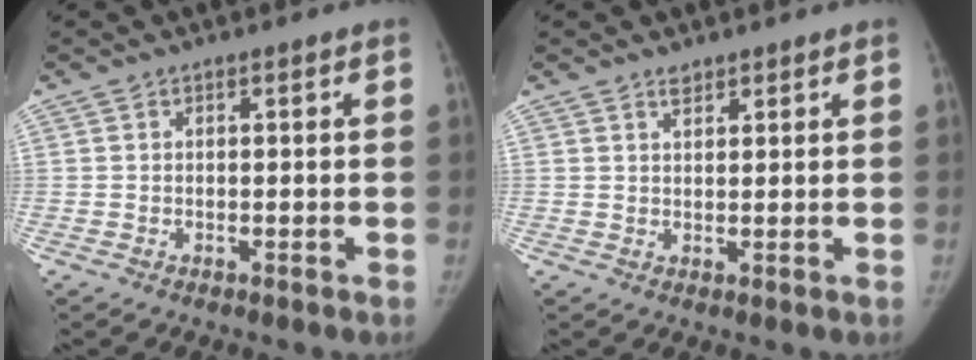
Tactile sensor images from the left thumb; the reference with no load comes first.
{"total": 1.7, "force": [1.4, 0.8, 0.6], "torque": [0.003, -0.010, 0.022]}